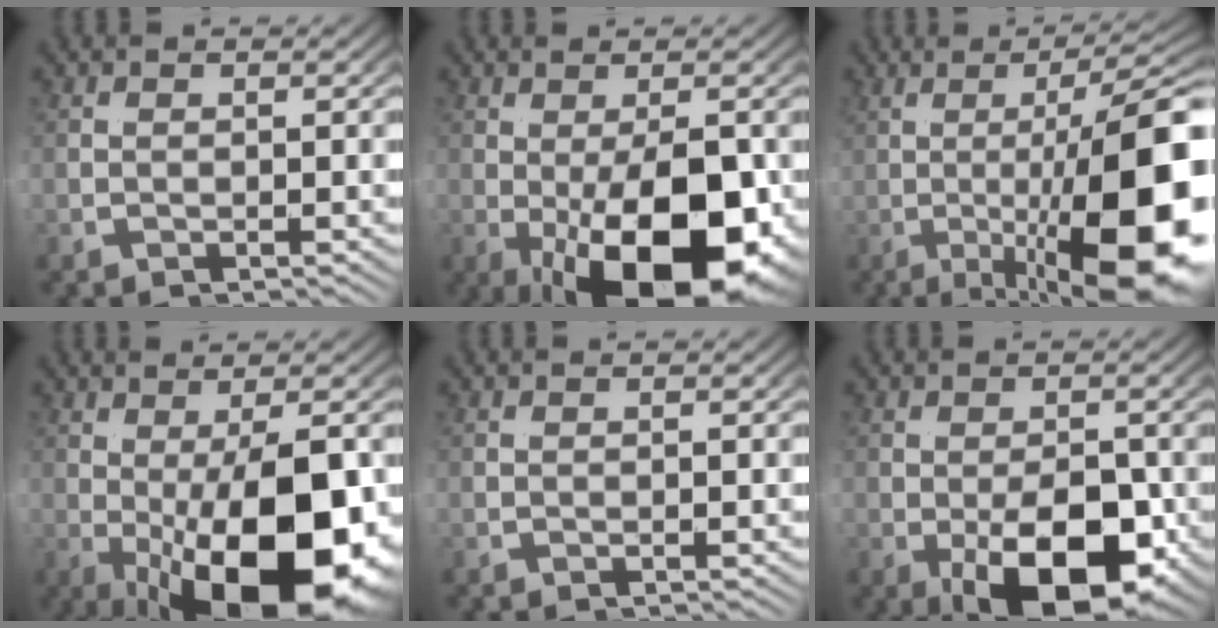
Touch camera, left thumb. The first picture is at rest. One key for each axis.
{"total": 14.0, "fx": -3.8, "fy": 5.9, "fz": 12.1, "tx": -0.186, "ty": -0.036, "tz": -0.038}
{"total": 13.8, "fx": -3.1, "fy": 1.3, "fz": 13.4, "tx": -0.184, "ty": 0.007, "tz": -0.039}
{"total": 15.5, "fx": -4.1, "fy": 6.2, "fz": 13.6, "tx": -0.207, "ty": -0.027, "tz": -0.044}
{"total": 0.0}
{"total": 9.4, "fx": -2.4, "fy": 4.1, "fz": 8.1, "tx": -0.131, "ty": -0.029, "tz": -0.023}